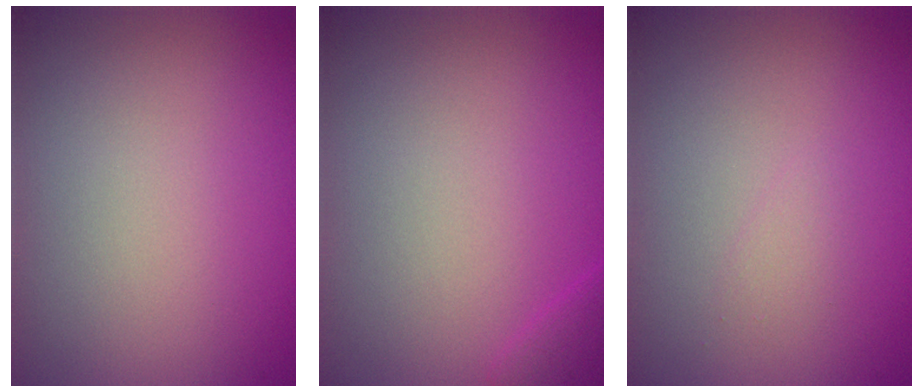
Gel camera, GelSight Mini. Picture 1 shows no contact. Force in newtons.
{"total": 1.4, "press": 1.4, "slide": 0.1}
{"total": 0.7, "press": 0.7, "slide": 0.1}